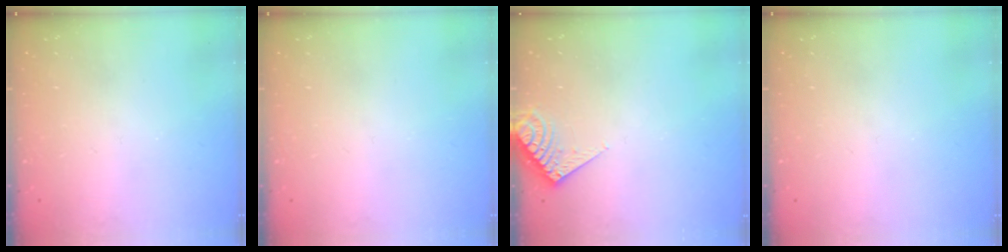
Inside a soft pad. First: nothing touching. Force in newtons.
{"total": 0.0}
{"total": 5.7, "press": 5.6, "slide": 0.6}
{"total": 0.0}